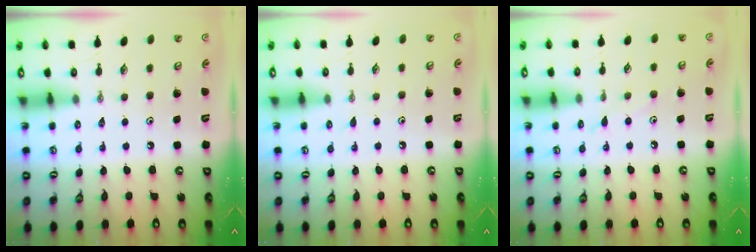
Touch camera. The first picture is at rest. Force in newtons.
{"total": 3.4, "press": 3.4, "slide": 0.5}
{"total": 4.4, "press": 4.4, "slide": 0.4}